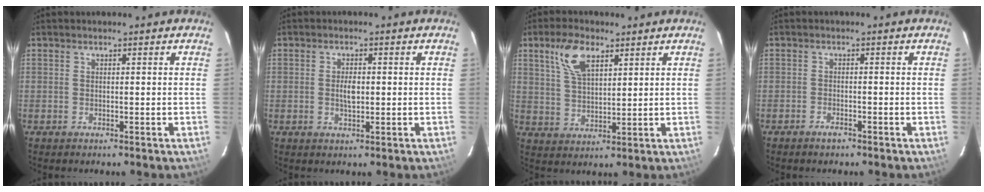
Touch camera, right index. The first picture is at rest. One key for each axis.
{"total": 3.0, "fx": 0.0, "fy": 1.5, "fz": 2.6, "tx": -0.047, "ty": 0.001, "tz": 0.001}
{"total": 8.1, "fx": 4.4, "fy": 3.8, "fz": 5.7, "tx": -0.113, "ty": 0.014, "tz": 0.087}
{"total": 1.8, "fx": -1.5, "fy": 0.7, "fz": 0.8, "tx": -0.019, "ty": 0.002, "tz": -0.029}